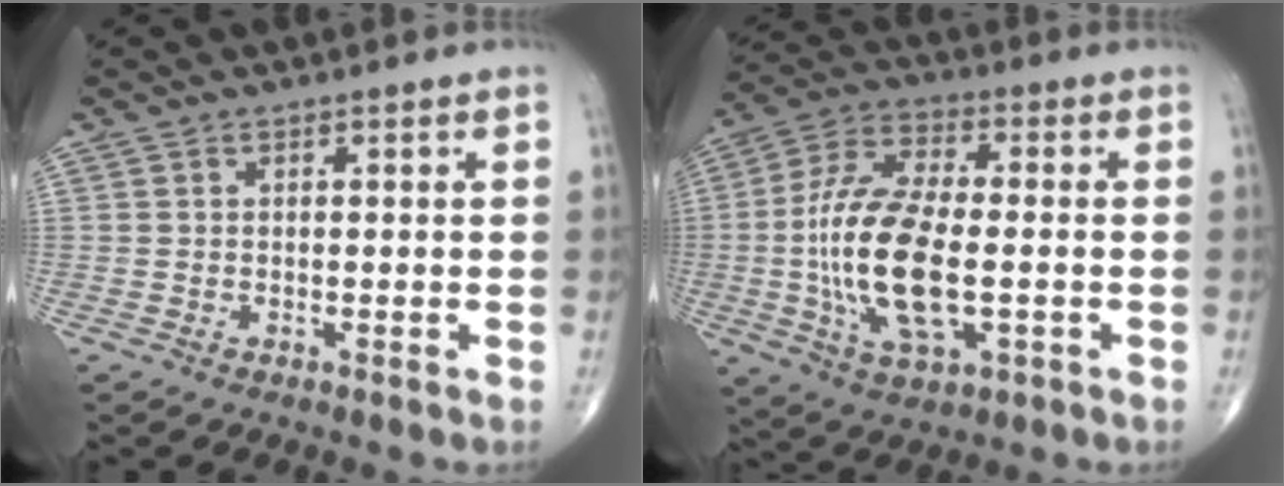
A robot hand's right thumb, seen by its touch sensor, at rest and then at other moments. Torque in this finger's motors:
{"motor_torque": [2.82, 2.19, 1.89, -0.55, 0.61]}